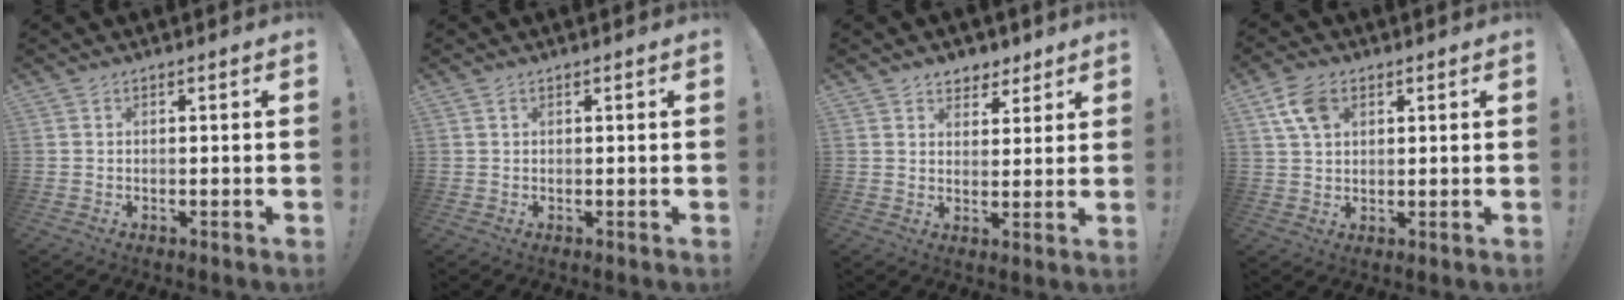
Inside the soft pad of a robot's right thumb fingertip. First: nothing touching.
{"total": 0.0}
{"total": 5.8, "force": [3.9, 4.2, 1.0], "torque": [-0.001, -0.027, 0.075]}
{"total": 7.8, "force": [3.4, 4.9, 5.0], "torque": [-0.086, 0.000, 0.069]}